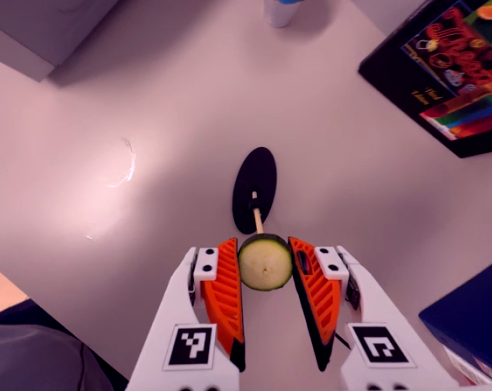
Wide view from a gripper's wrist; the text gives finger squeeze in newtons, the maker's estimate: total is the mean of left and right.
{"total": 8.7, "left": 8.9, "right": 8.6}